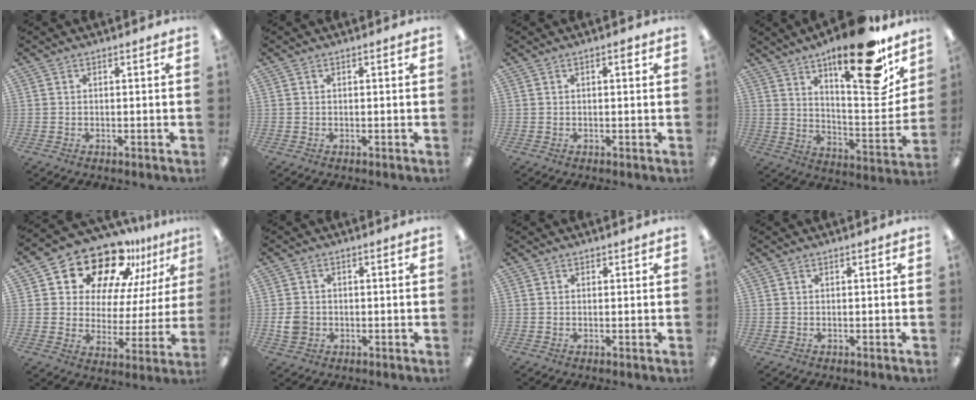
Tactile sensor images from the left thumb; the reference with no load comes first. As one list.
[{"total": 0.0}, {"total": 1.8, "force": [0.8, 0.5, 1.5], "torque": [-0.014, -0.003, 0.009]}, {"total": 22.2, "force": [15.7, 6.1, 14.4], "torque": [-0.190, -0.119, 0.247]}, {"total": 16.8, "force": [13.9, 7.4, 6.0], "torque": [-0.123, -0.103, 0.244]}, {"total": 4.0, "force": [-0.7, 3.5, 1.9], "torque": [-0.030, 0.001, -0.012]}, {"total": 0.6, "force": [0.4, 0.5, 0.0], "torque": [0.009, -0.001, 0.005]}, {"total": 0.0}]